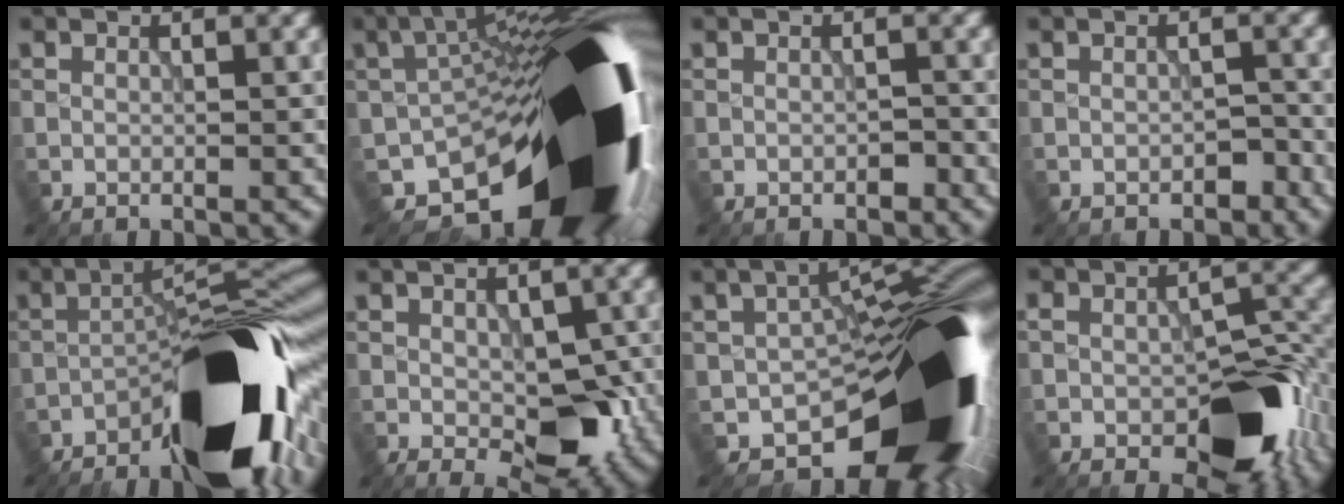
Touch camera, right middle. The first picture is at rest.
{"total": 22.8, "force": [-9.9, 8.8, 18.6], "torque": [-0.239, -0.032, -0.150]}
{"total": 0.8, "force": [-0.6, 0.3, 0.3], "torque": [-0.005, -0.003, -0.010]}
{"total": 1.5, "force": [-1.1, 0.8, 0.7], "torque": [-0.012, -0.001, -0.013]}
{"total": 19.7, "force": [-10.0, 6.8, 15.5], "torque": [-0.203, -0.002, -0.174]}
{"total": 6.5, "force": [-1.4, 3.6, 5.2], "torque": [-0.079, -0.014, -0.016]}
{"total": 18.7, "force": [-8.1, 9.1, 14.2], "torque": [-0.148, -0.016, -0.118]}
{"total": 10.9, "force": [-4.3, 6.3, 7.8], "torque": [-0.117, -0.015, -0.059]}